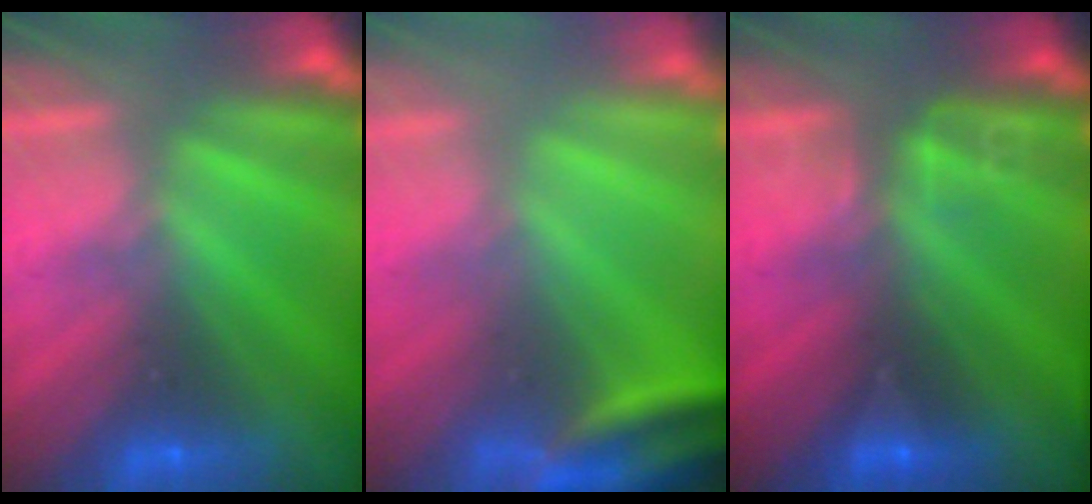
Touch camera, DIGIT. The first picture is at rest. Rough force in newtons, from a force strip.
{"total": 3.5}
{"total": 2.8}